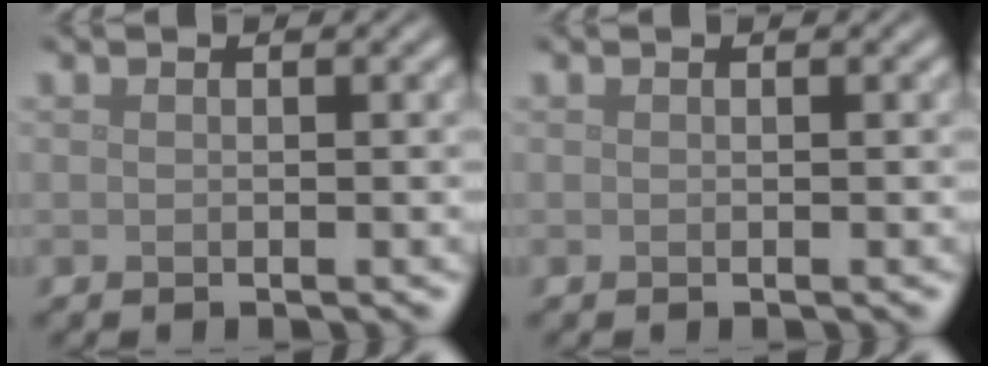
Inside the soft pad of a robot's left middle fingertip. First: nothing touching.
{"total": 0.0}